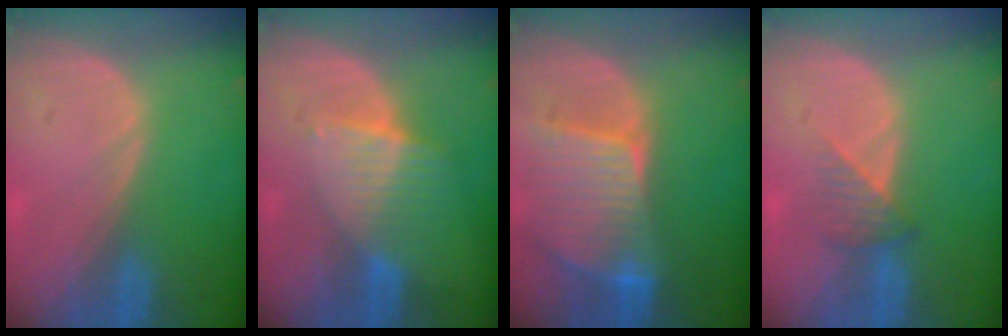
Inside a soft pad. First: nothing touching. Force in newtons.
{"total": 6.7, "press": 5.9, "slide": 3.2}
{"total": 9.4, "press": 8.2, "slide": 4.5}
{"total": 3.3, "press": 2.9, "slide": 1.5}